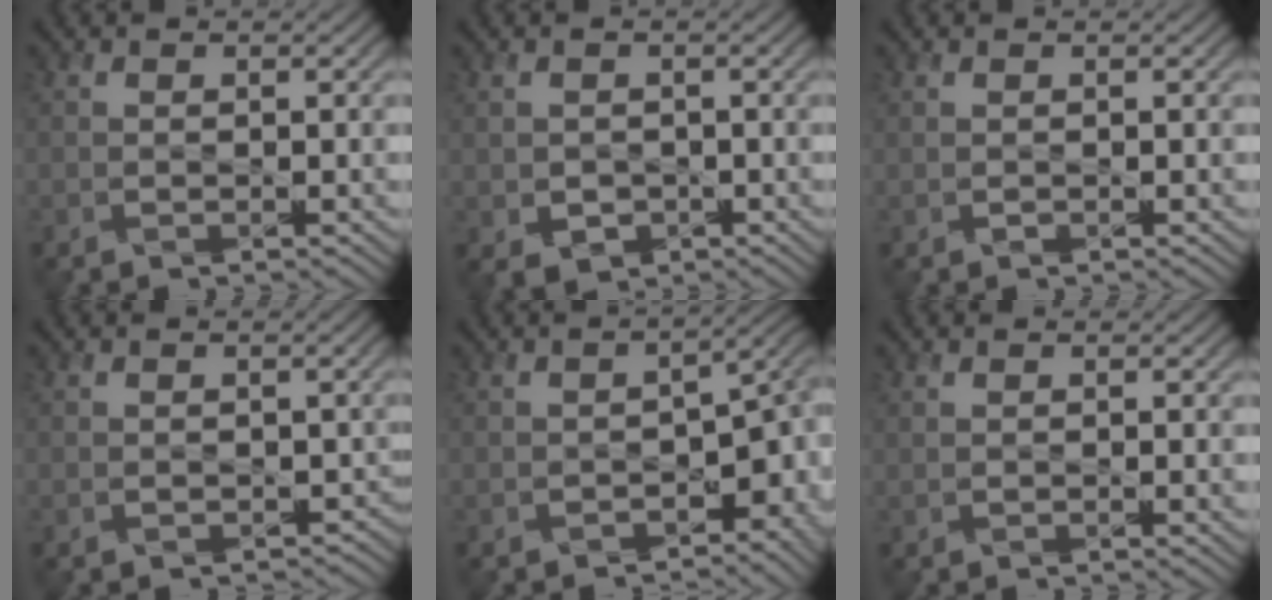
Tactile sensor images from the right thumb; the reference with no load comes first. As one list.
[{"total": 2.4, "force": [-0.6, 2.1, 1.0], "torque": [-0.034, -0.016, -0.005]}, {"total": 0.0}, {"total": 2.1, "force": [-0.4, 1.7, 1.1], "torque": [-0.016, -0.012, -0.002]}, {"total": 8.6, "force": [-3.7, 4.7, 6.2], "torque": [-0.082, -0.037, -0.045]}, {"total": 0.6, "force": [0.4, 0.1, 0.5], "torque": [-0.012, -0.004, 0.011]}]